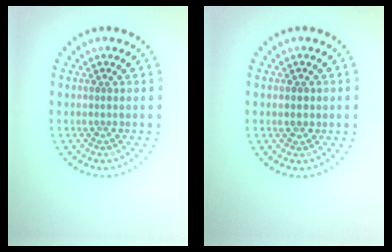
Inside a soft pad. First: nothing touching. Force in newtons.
{"total": 1.5, "press": 1.5, "slide": 0.1}